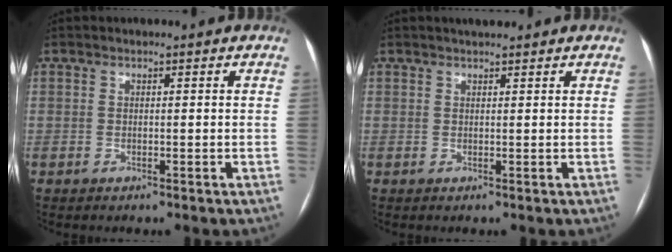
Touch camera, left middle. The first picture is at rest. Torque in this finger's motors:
{"motor_torque": [-0.04, -0.08, -0.06, 0.00]}